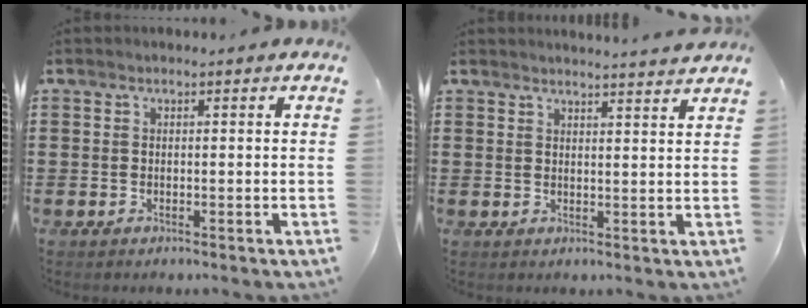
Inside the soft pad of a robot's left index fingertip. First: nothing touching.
{"total": 2.7, "force": [2.6, -0.6, 0.3], "torque": [-0.012, -0.012, 0.048]}